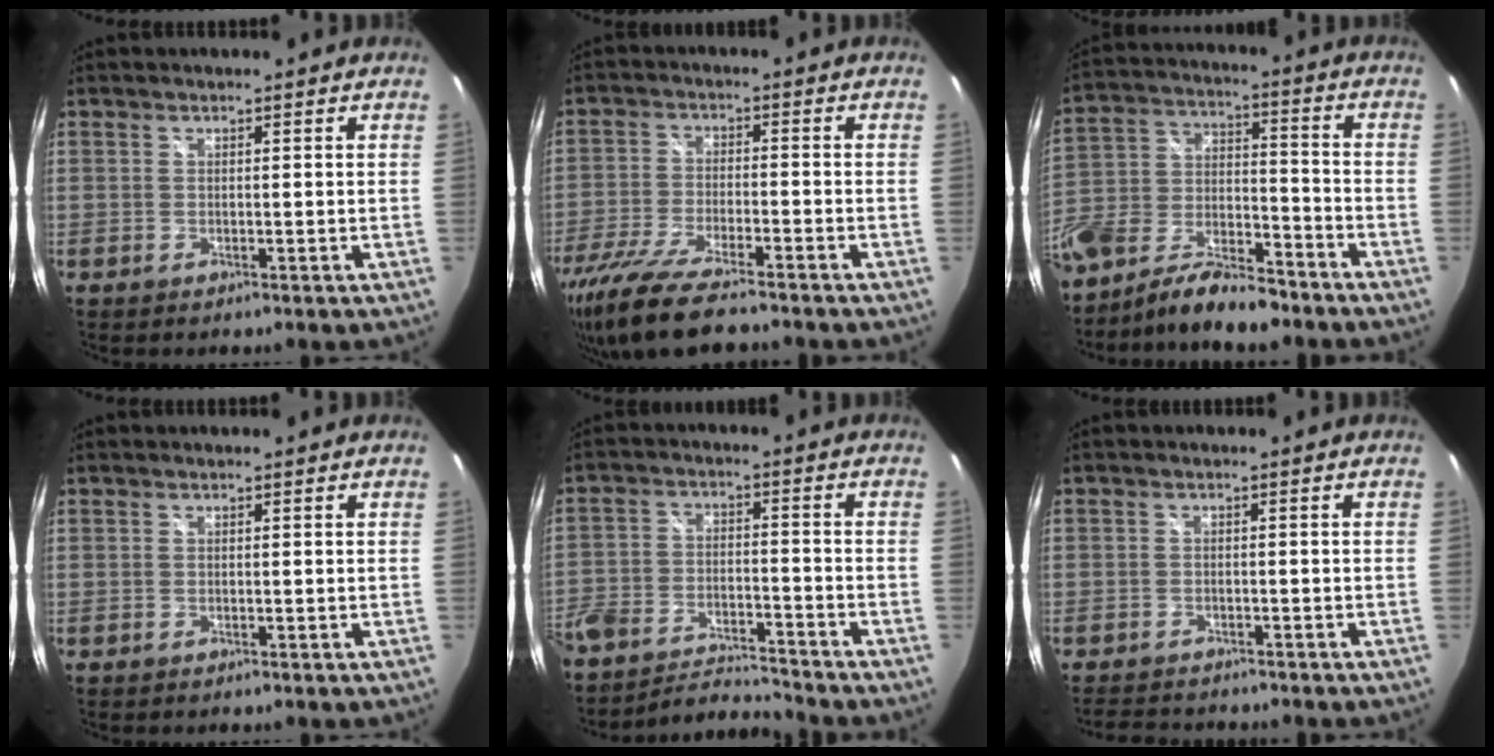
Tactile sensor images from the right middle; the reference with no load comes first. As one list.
[{"total": 14.2, "force": [-11.6, 2.4, 7.9], "torque": [-0.175, -0.040, -0.210]}, {"total": 14.9, "force": [-8.7, 7.6, 9.3], "torque": [-0.216, -0.001, -0.160]}, {"total": 0.0}, {"total": 12.1, "force": [-10.5, 3.9, 4.7], "torque": [-0.116, -0.015, -0.186]}, {"total": 5.2, "force": [-4.8, 1.9, 1.0], "torque": [-0.035, 0.008, -0.076]}]